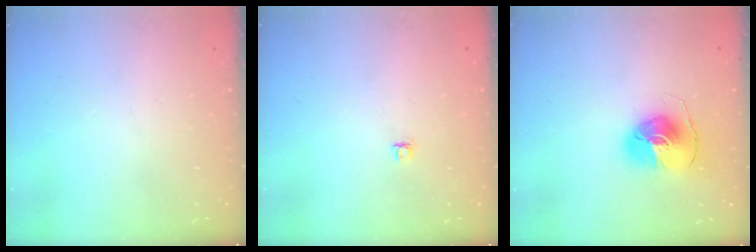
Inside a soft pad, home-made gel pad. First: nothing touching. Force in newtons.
{"total": 3.8, "press": 3.8, "slide": 0.5}
{"total": 8.7, "press": 8.7, "slide": 0.6}